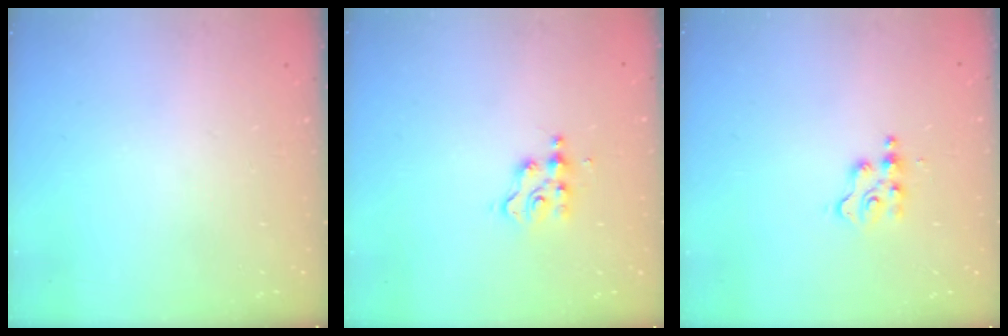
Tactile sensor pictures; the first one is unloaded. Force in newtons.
{"total": 3.1, "press": 3.1, "slide": 0.1}
{"total": 3.9, "press": 3.8, "slide": 0.6}